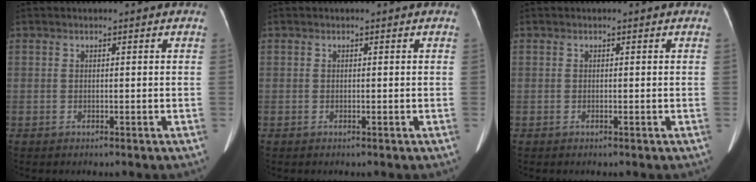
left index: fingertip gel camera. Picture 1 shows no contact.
{"total": 0.0}
{"total": 0.0}